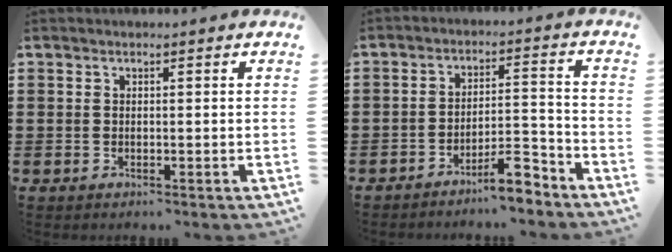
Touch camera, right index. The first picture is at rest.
{"total": 7.0, "force": [-5.9, 1.4, 3.6], "torque": [-0.055, 0.012, -0.108]}